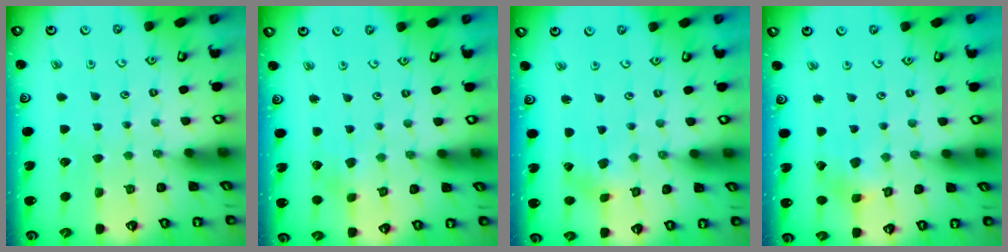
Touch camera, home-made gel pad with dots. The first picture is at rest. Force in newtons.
{"total": 2.5, "press": 2.4, "slide": 0.5}
{"total": 1.5, "press": 1.5, "slide": 0.3}
{"total": 3.4, "press": 3.4, "slide": 0.3}